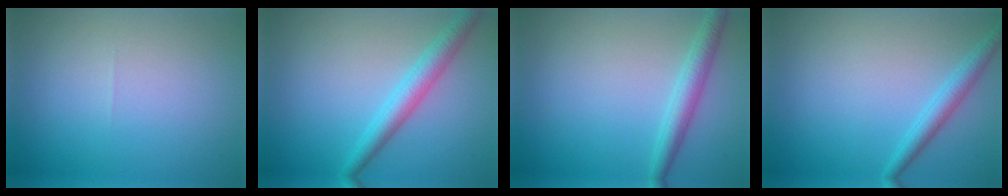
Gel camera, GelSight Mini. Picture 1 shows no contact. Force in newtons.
{"total": 3.3, "press": 3.3, "slide": 0.1}
{"total": 2.7, "press": 2.7, "slide": 0.1}
{"total": 2.3, "press": 2.3, "slide": 0.1}